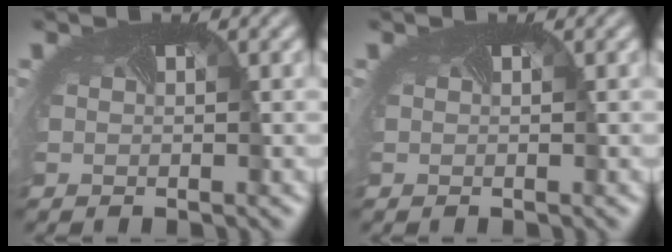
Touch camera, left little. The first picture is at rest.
{"total": 0.0}